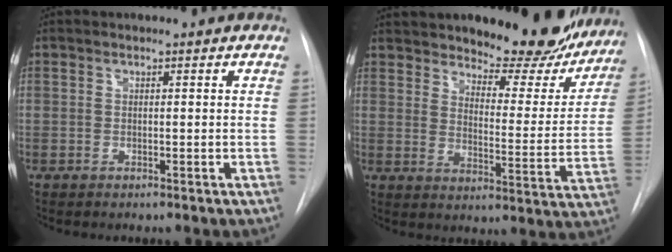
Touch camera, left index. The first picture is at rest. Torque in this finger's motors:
{"motor_torque": [0.37, -0.78, 0.91, 0.18]}